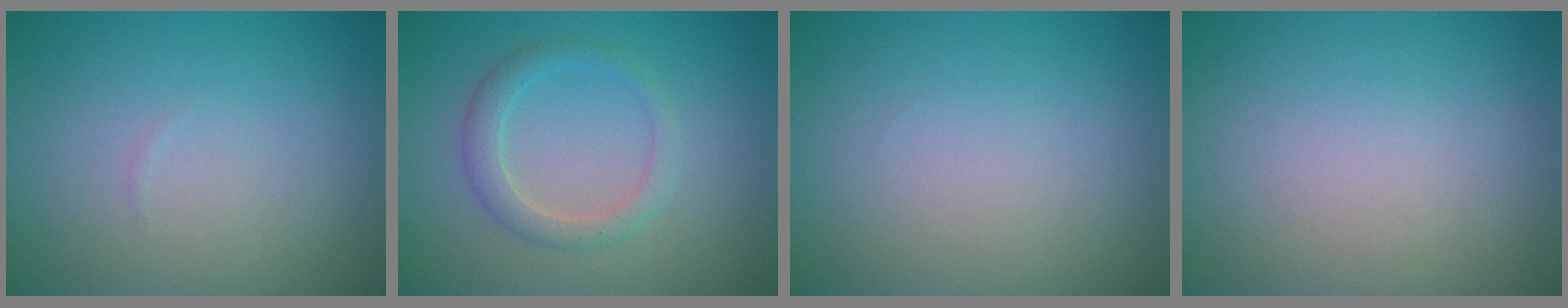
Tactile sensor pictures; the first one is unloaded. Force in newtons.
{"total": 2.4, "press": 2.4, "slide": 0.2}
{"total": 0.0}
{"total": 0.0}